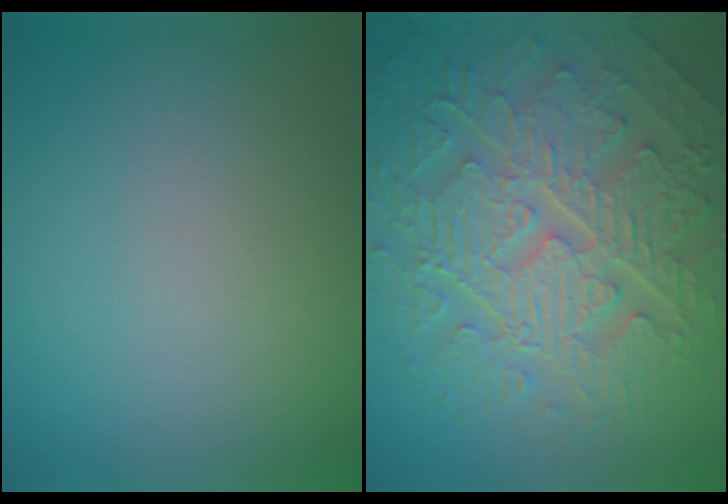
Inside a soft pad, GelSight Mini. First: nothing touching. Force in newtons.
{"total": 9.9, "press": 6.6, "slide": 7.3}